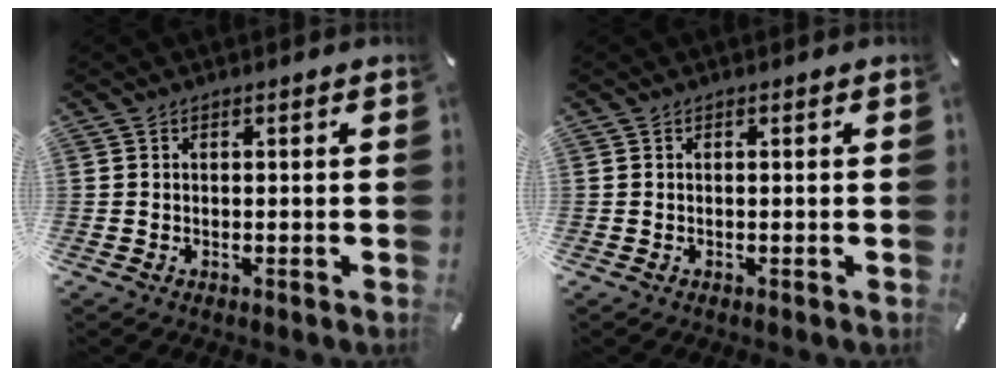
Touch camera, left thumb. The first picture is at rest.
{"total": 0.0}